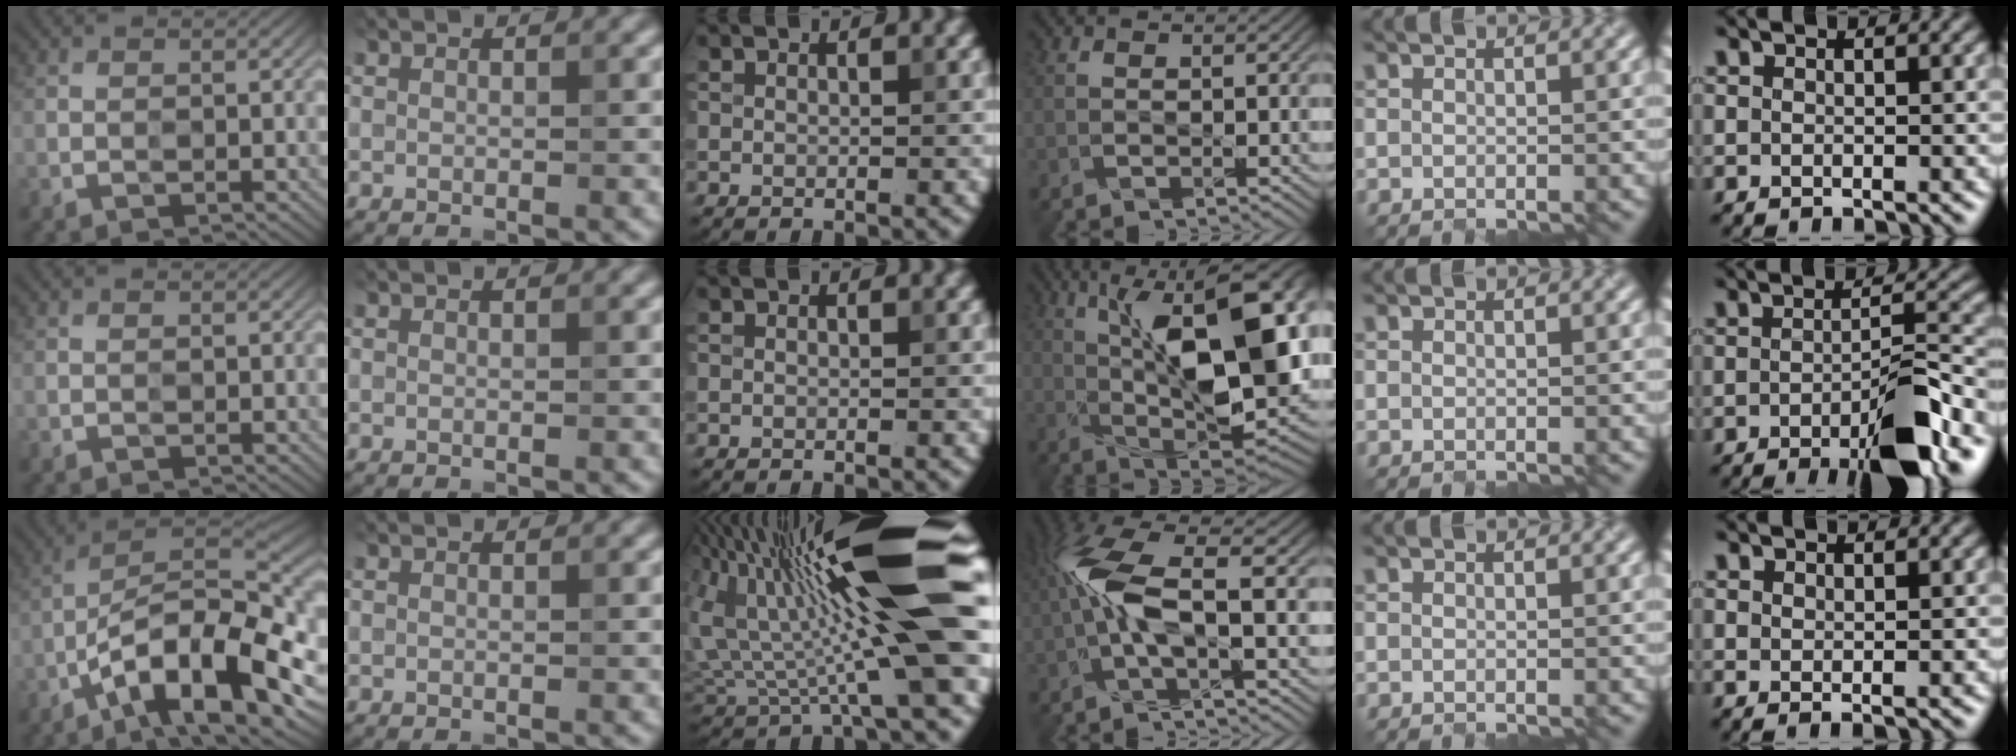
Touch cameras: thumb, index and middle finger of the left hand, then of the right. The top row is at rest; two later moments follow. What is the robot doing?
{"motion": "open", "object": "hinged tin"}